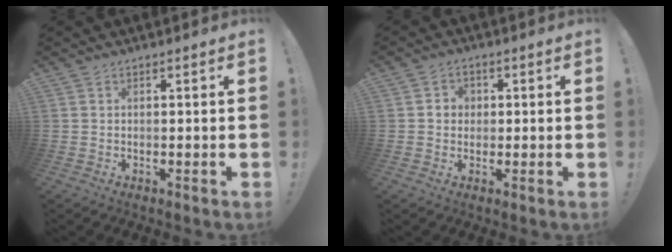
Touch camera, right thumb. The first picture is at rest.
{"total": 3.6, "force": [-0.1, 3.4, 1.3], "torque": [-0.013, 0.005, -0.005]}